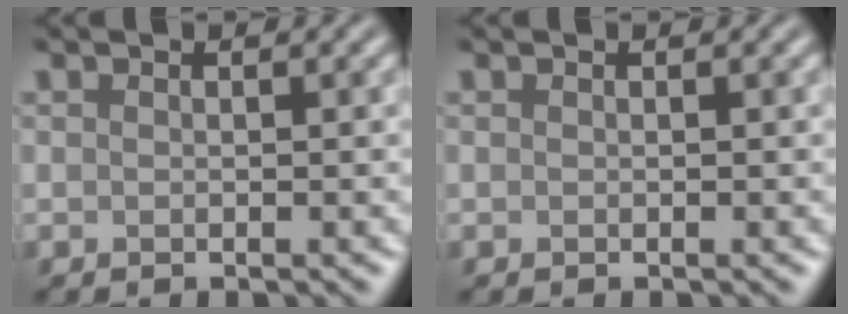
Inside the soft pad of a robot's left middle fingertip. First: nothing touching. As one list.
[{"total": 0.0}]